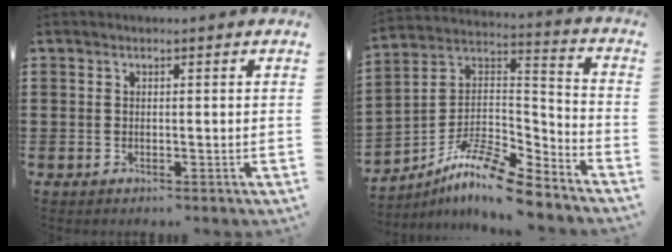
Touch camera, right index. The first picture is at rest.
{"total": 11.0, "force": [-9.2, 2.2, 5.5], "torque": [-0.110, 0.016, -0.184]}